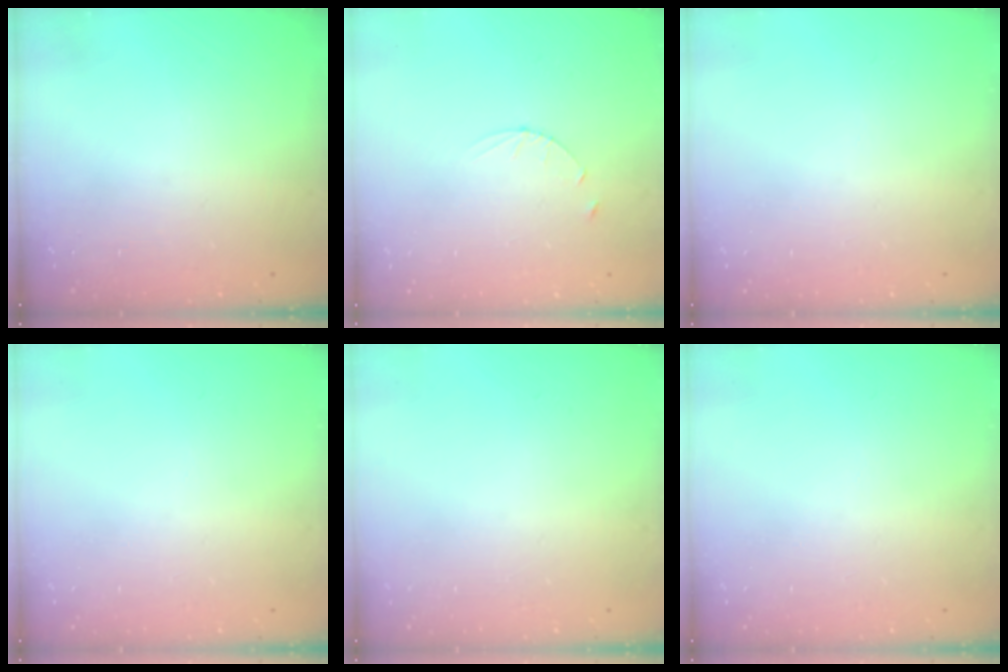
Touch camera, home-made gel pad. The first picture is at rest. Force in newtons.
{"total": 3.0, "press": 2.9, "slide": 0.4}
{"total": 0.0}
{"total": 0.0}
{"total": 0.0}
{"total": 0.0}